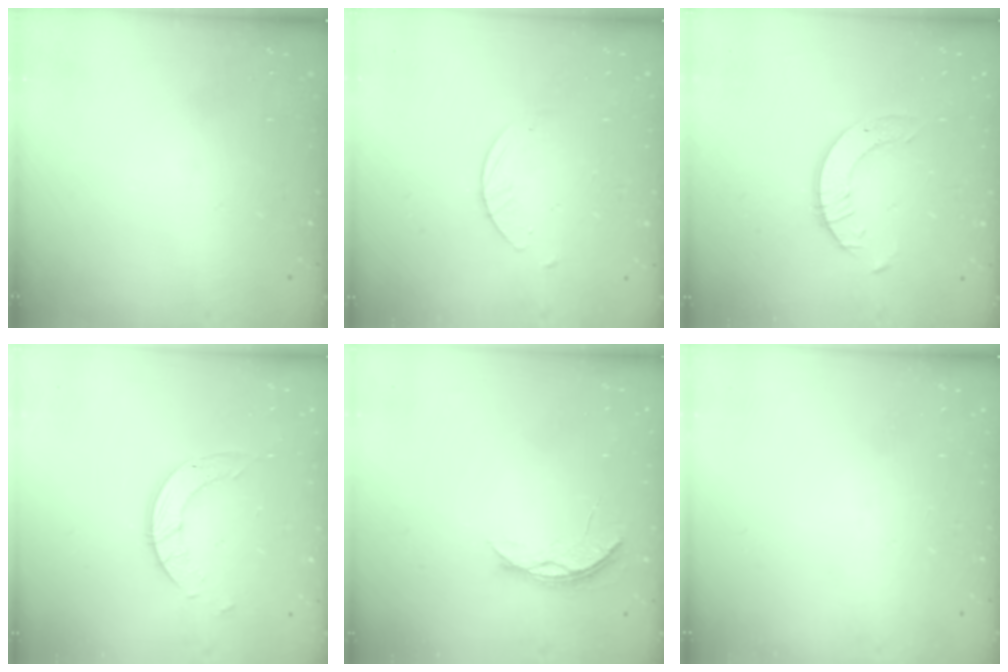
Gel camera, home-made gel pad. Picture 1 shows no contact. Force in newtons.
{"total": 2.7, "press": 2.6, "slide": 0.3}
{"total": 3.4, "press": 3.4, "slide": 0.3}
{"total": 5.9, "press": 5.9, "slide": 0.5}
{"total": 3.9, "press": 3.9, "slide": 0.4}
{"total": 0.0}